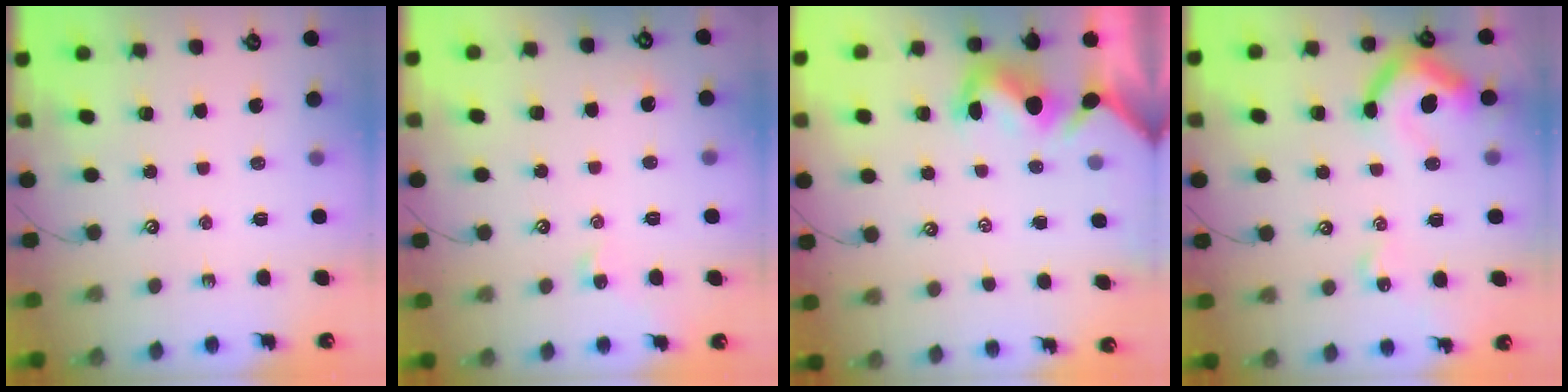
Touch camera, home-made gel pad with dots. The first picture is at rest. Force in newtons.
{"total": 1.5, "press": 1.4, "slide": 0.5}
{"total": 2.6, "press": 2.4, "slide": 1.0}
{"total": 12.2, "press": 12.1, "slide": 1.4}